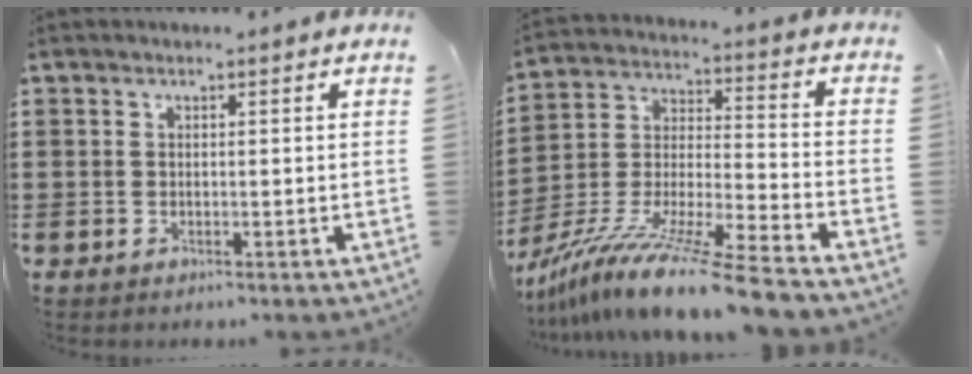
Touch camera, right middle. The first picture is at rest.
{"total": 13.6, "force": [-11.8, -1.1, 6.6], "torque": [-0.124, 0.005, -0.231]}